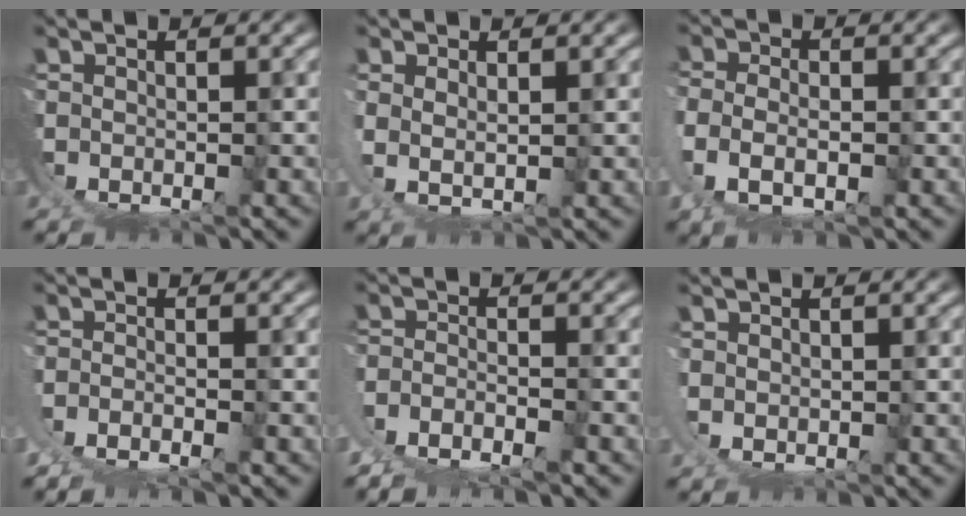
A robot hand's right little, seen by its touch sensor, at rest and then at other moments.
{"total": 2.9, "force": [2.0, 0.8, 2.1], "torque": [-0.051, -0.007, 0.044]}
{"total": 4.1, "force": [1.1, 2.4, 3.2], "torque": [-0.086, -0.018, 0.030]}
{"total": 2.6, "force": [-0.4, 1.9, 1.8], "torque": [-0.036, -0.007, -0.006]}
{"total": 6.2, "force": [-1.1, 5.2, 3.1], "torque": [-0.077, -0.017, -0.019]}
{"total": 1.3, "force": [1.3, 0.1, 0.0], "torque": [-0.006, -0.001, 0.022]}